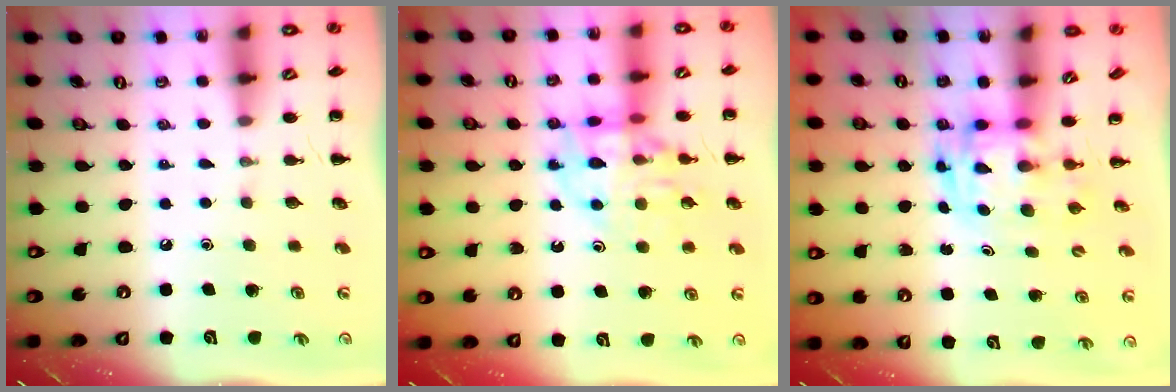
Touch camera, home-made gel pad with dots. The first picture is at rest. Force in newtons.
{"total": 14.3, "press": 14.2, "slide": 1.9}
{"total": 2.9, "press": 2.9, "slide": 0.6}